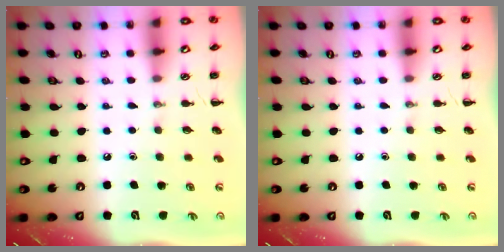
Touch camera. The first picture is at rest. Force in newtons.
{"total": 0.0}